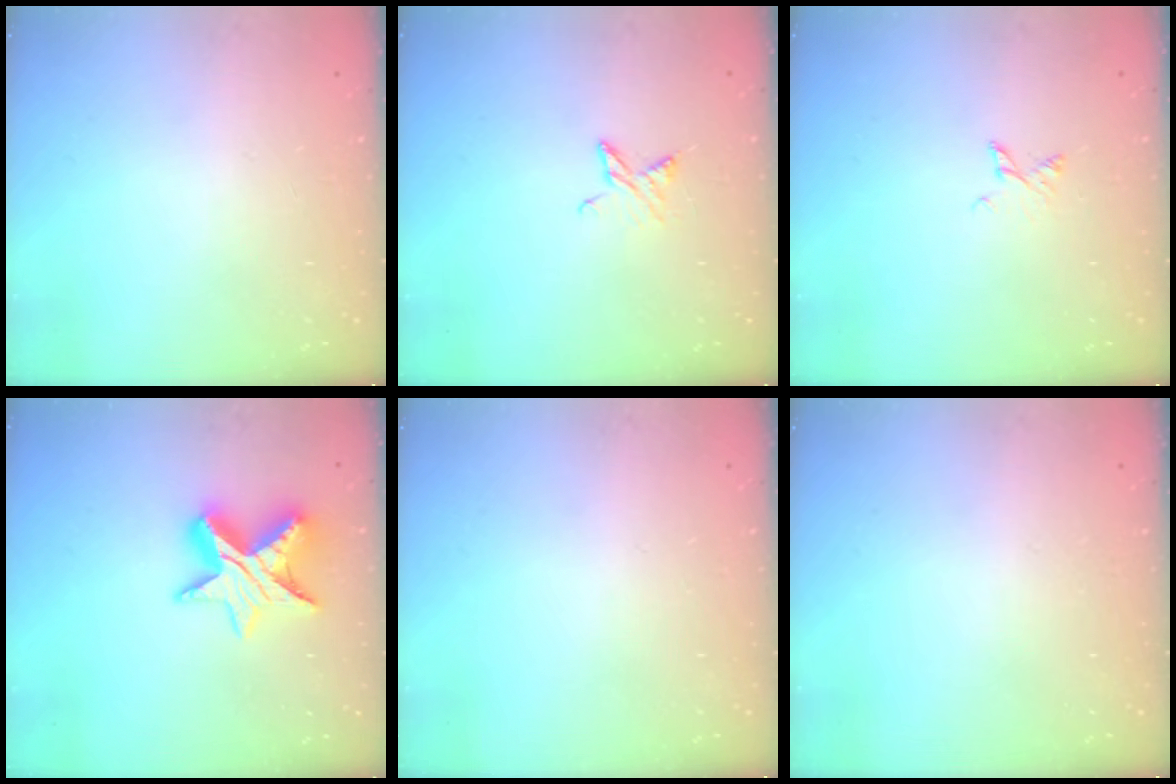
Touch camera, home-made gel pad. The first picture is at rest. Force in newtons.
{"total": 6.5, "press": 6.5, "slide": 0.4}
{"total": 2.6, "press": 2.6, "slide": 0.4}
{"total": 10.8, "press": 10.8, "slide": 0.7}
{"total": 0.0}
{"total": 0.0}